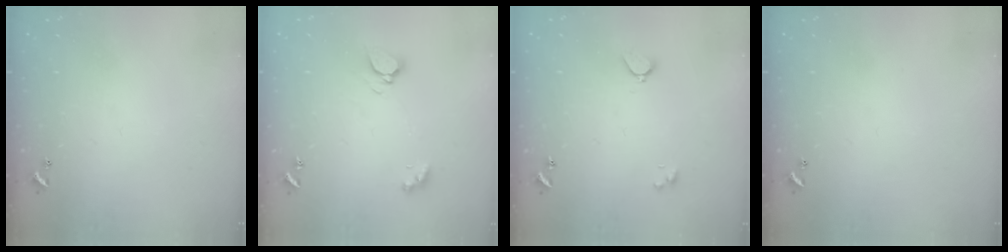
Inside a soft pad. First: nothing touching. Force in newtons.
{"total": 4.3, "press": 4.2, "slide": 0.4}
{"total": 2.1, "press": 2.0, "slide": 0.5}
{"total": 0.0}